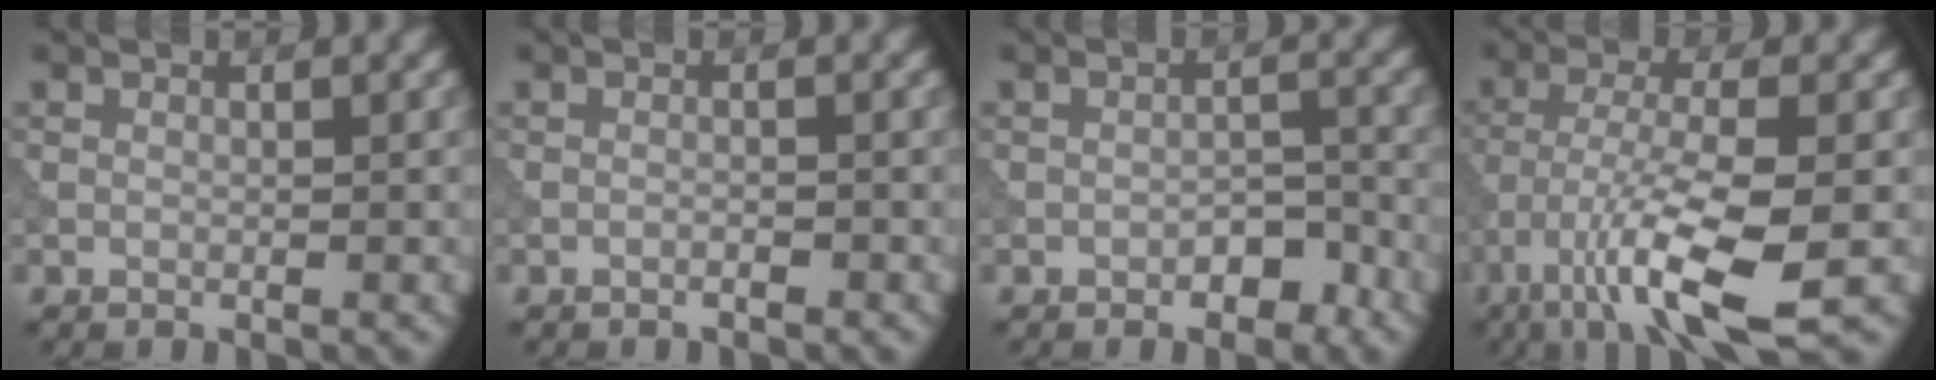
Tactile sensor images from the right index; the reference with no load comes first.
{"total": 0.7, "force": [-0.5, 0.1, 0.4], "torque": [-0.007, 0.000, -0.011]}
{"total": 2.4, "force": [-1.4, 1.2, 1.5], "torque": [-0.020, 0.007, -0.020]}
{"total": 9.0, "force": [-4.6, 1.9, 7.5], "torque": [-0.137, -0.005, -0.090]}